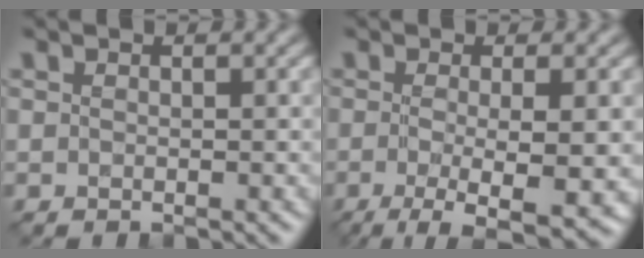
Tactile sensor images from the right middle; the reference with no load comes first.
{"total": 6.8, "force": [-1.7, 1.7, 6.3], "torque": [-0.102, -0.017, -0.025]}